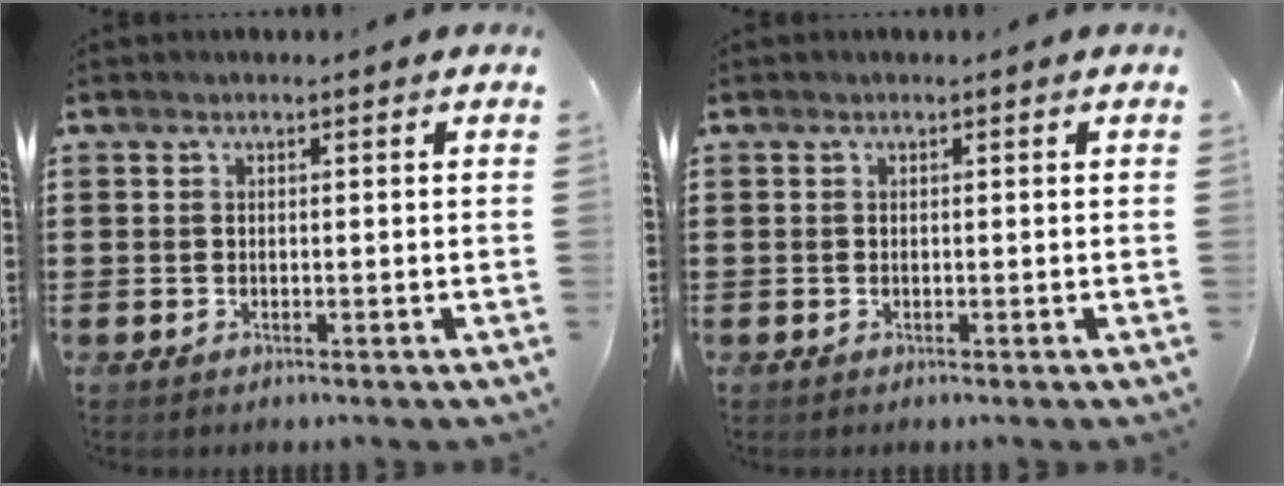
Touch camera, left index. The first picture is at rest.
{"total": 0.0}